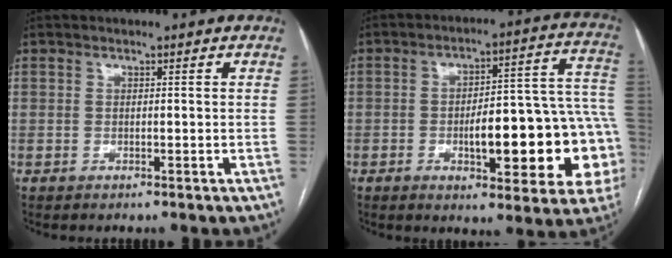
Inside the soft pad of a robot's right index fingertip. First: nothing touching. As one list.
[{"total": 20.2, "force": [-4.5, 5.4, 18.9], "torque": [-0.171, 0.041, -0.044]}]